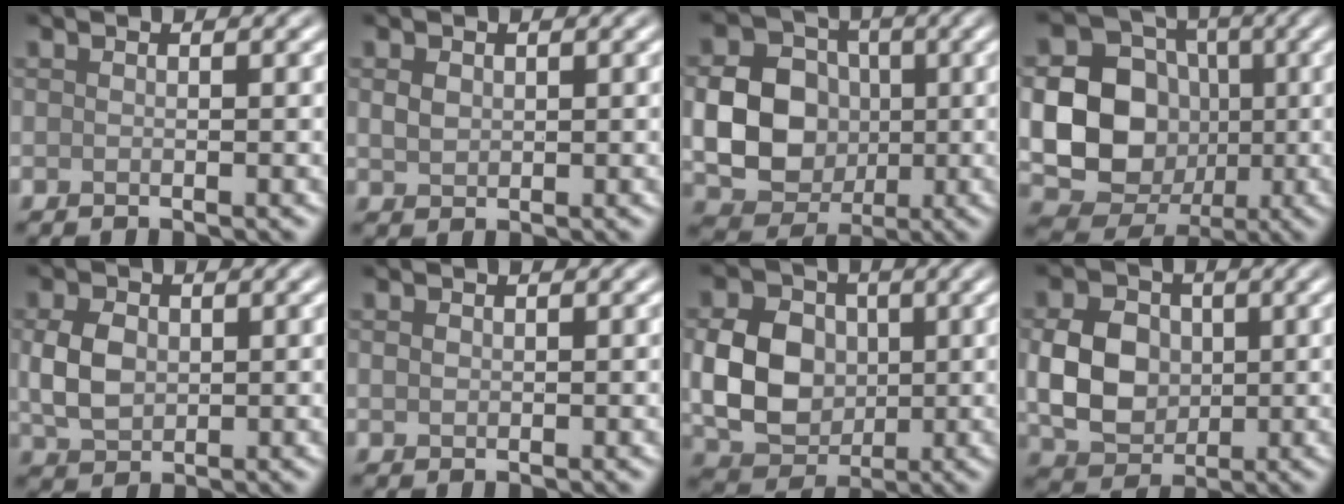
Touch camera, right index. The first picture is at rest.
{"total": 1.4, "force": [0.4, 1.1, 0.8], "torque": [-0.017, 0.000, 0.010]}
{"total": 8.2, "force": [-0.4, 6.8, 4.6], "torque": [-0.085, -0.007, -0.014]}
{"total": 11.0, "force": [-1.0, 9.4, 5.7], "torque": [-0.097, -0.016, -0.038]}
{"total": 3.9, "force": [0.3, 2.8, 2.6], "torque": [-0.062, 0.000, 0.005]}
{"total": 0.8, "force": [0.2, 0.6, 0.4], "torque": [-0.008, 0.000, 0.003]}
{"total": 6.9, "force": [-0.1, 5.4, 4.3], "torque": [-0.086, 0.001, -0.005]}
{"total": 6.0, "force": [0.0, 4.7, 3.8], "torque": [-0.075, 0.000, 0.000]}